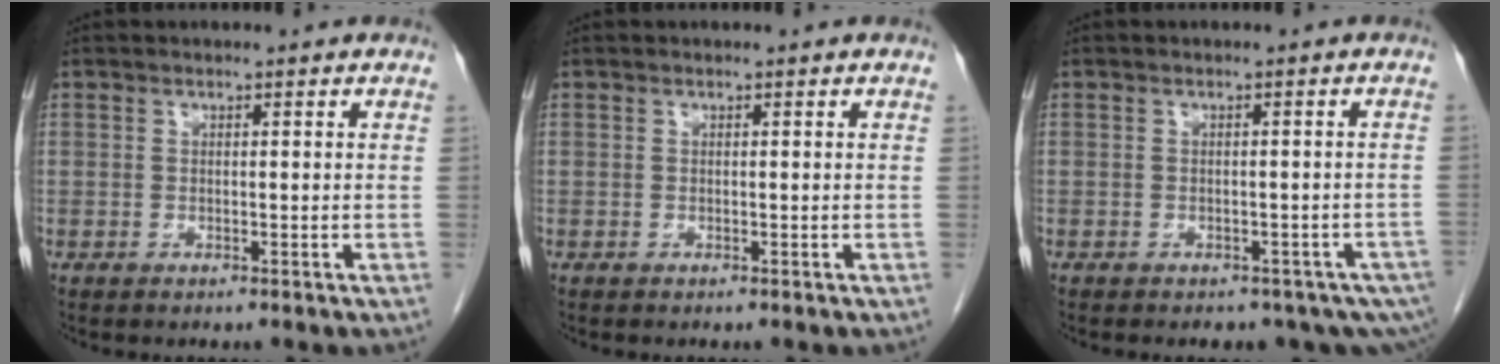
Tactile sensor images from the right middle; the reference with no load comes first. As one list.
[{"total": 0.0}, {"total": 10.0, "force": [-7.0, 4.4, 5.5], "torque": [-0.078, -0.006, -0.076]}]